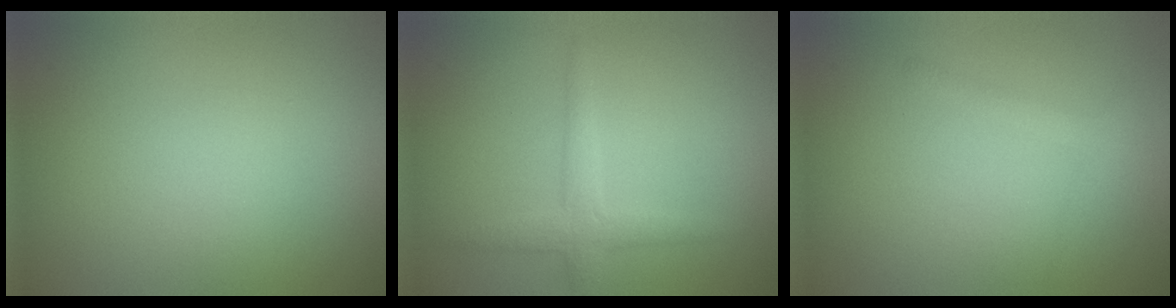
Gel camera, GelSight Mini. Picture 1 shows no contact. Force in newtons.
{"total": 2.4, "press": 2.4, "slide": 0.0}
{"total": 1.4, "press": 1.4, "slide": 0.1}